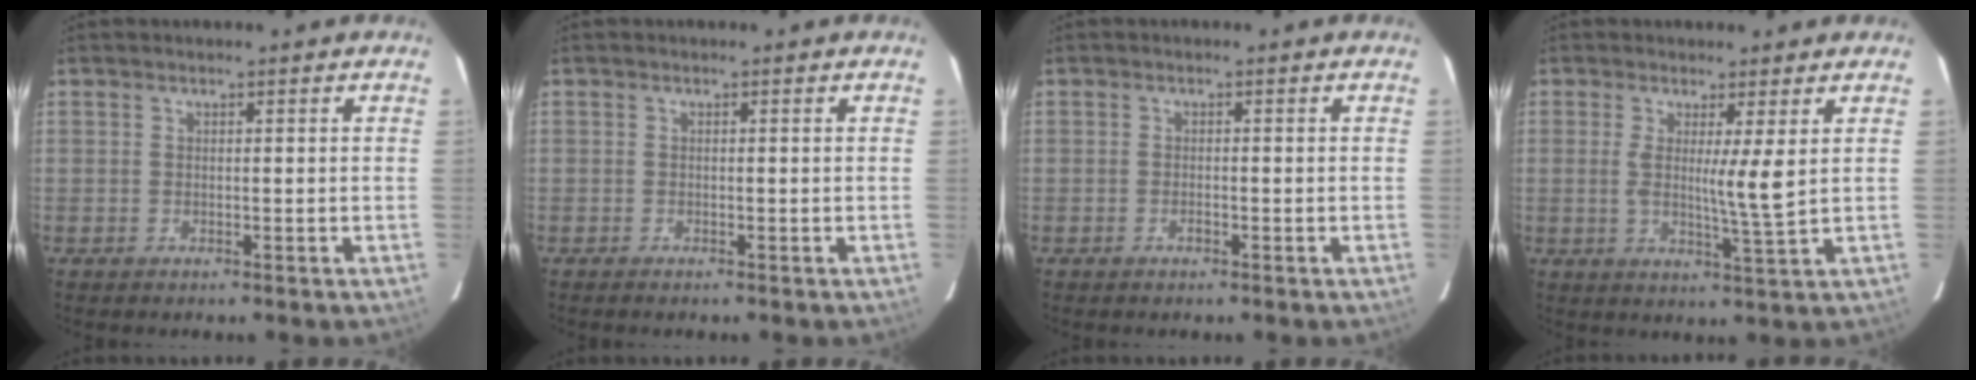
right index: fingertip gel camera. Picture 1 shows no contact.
{"total": 0.9, "force": [-0.7, 0.1, 0.5], "torque": [-0.009, -0.002, -0.009]}
{"total": 0.9, "force": [-0.5, 0.2, 0.6], "torque": [-0.016, 0.000, -0.008]}
{"total": 5.4, "force": [1.0, -0.7, 5.2], "torque": [-0.092, -0.017, 0.018]}